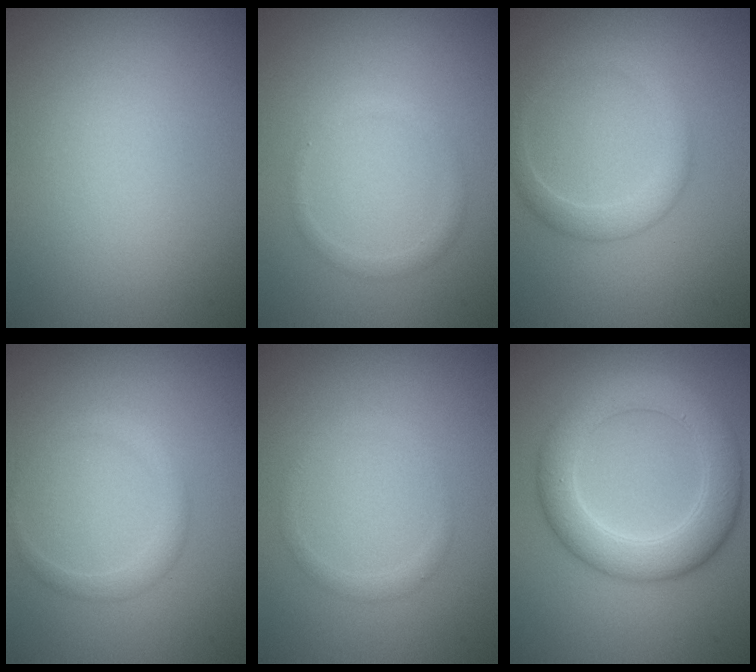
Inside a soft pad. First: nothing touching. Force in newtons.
{"total": 1.1, "press": 1.1, "slide": 0.0}
{"total": 2.2, "press": 2.2, "slide": 0.1}
{"total": 1.6, "press": 1.6, "slide": 0.1}
{"total": 0.9, "press": 0.8, "slide": 0.1}
{"total": 6.1, "press": 6.1, "slide": 0.4}